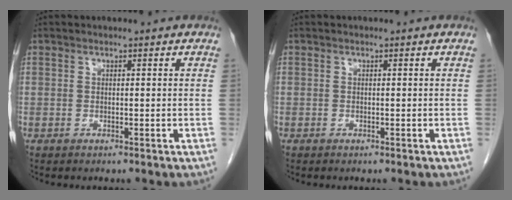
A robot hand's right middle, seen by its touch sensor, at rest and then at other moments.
{"total": 0.0}